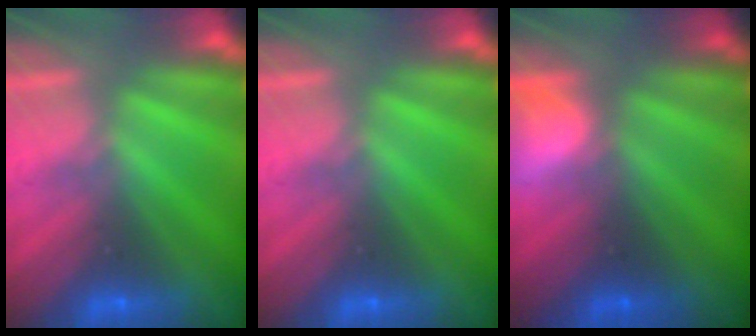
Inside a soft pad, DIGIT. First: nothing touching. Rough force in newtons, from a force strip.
{"total": 0.0}
{"total": 2.6}